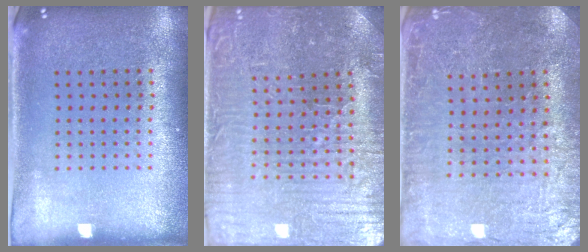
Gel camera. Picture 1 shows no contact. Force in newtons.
{"total": 3.9, "press": 3.9, "slide": 0.6}
{"total": 2.0, "press": 2.0, "slide": 0.3}